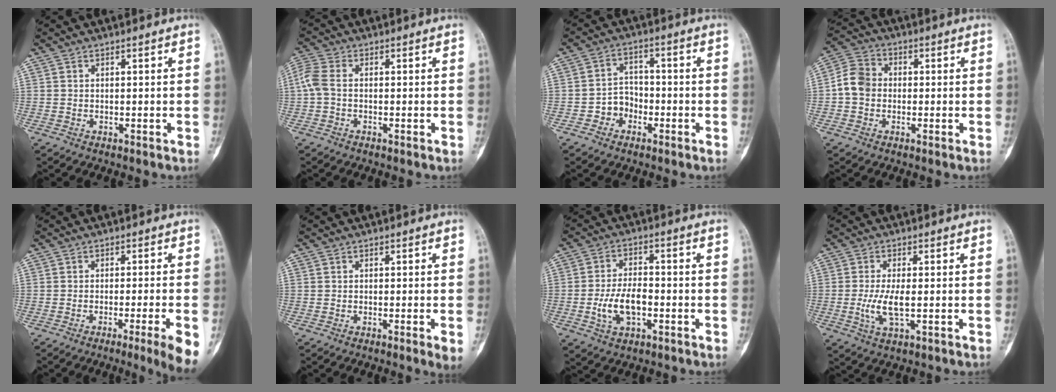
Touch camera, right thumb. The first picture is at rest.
{"total": 4.2, "force": [-0.6, 2.5, 3.4], "torque": [-0.094, 0.013, -0.023]}
{"total": 5.1, "force": [-2.2, 4.2, 1.7], "torque": [0.000, 0.027, -0.045]}
{"total": 6.3, "force": [-0.8, 5.2, 3.3], "torque": [-0.048, 0.019, -0.029]}
{"total": 7.3, "force": [-3.8, -0.7, 6.2], "torque": [-0.086, -0.002, -0.058]}
{"total": 2.5, "force": [-0.9, 0.1, 2.3], "torque": [-0.034, -0.006, -0.015]}
{"total": 8.0, "force": [-2.2, 4.4, 6.3], "torque": [-0.115, 0.016, -0.039]}
{"total": 5.7, "force": [-0.8, 1.9, 5.3], "torque": [-0.116, -0.008, -0.014]}